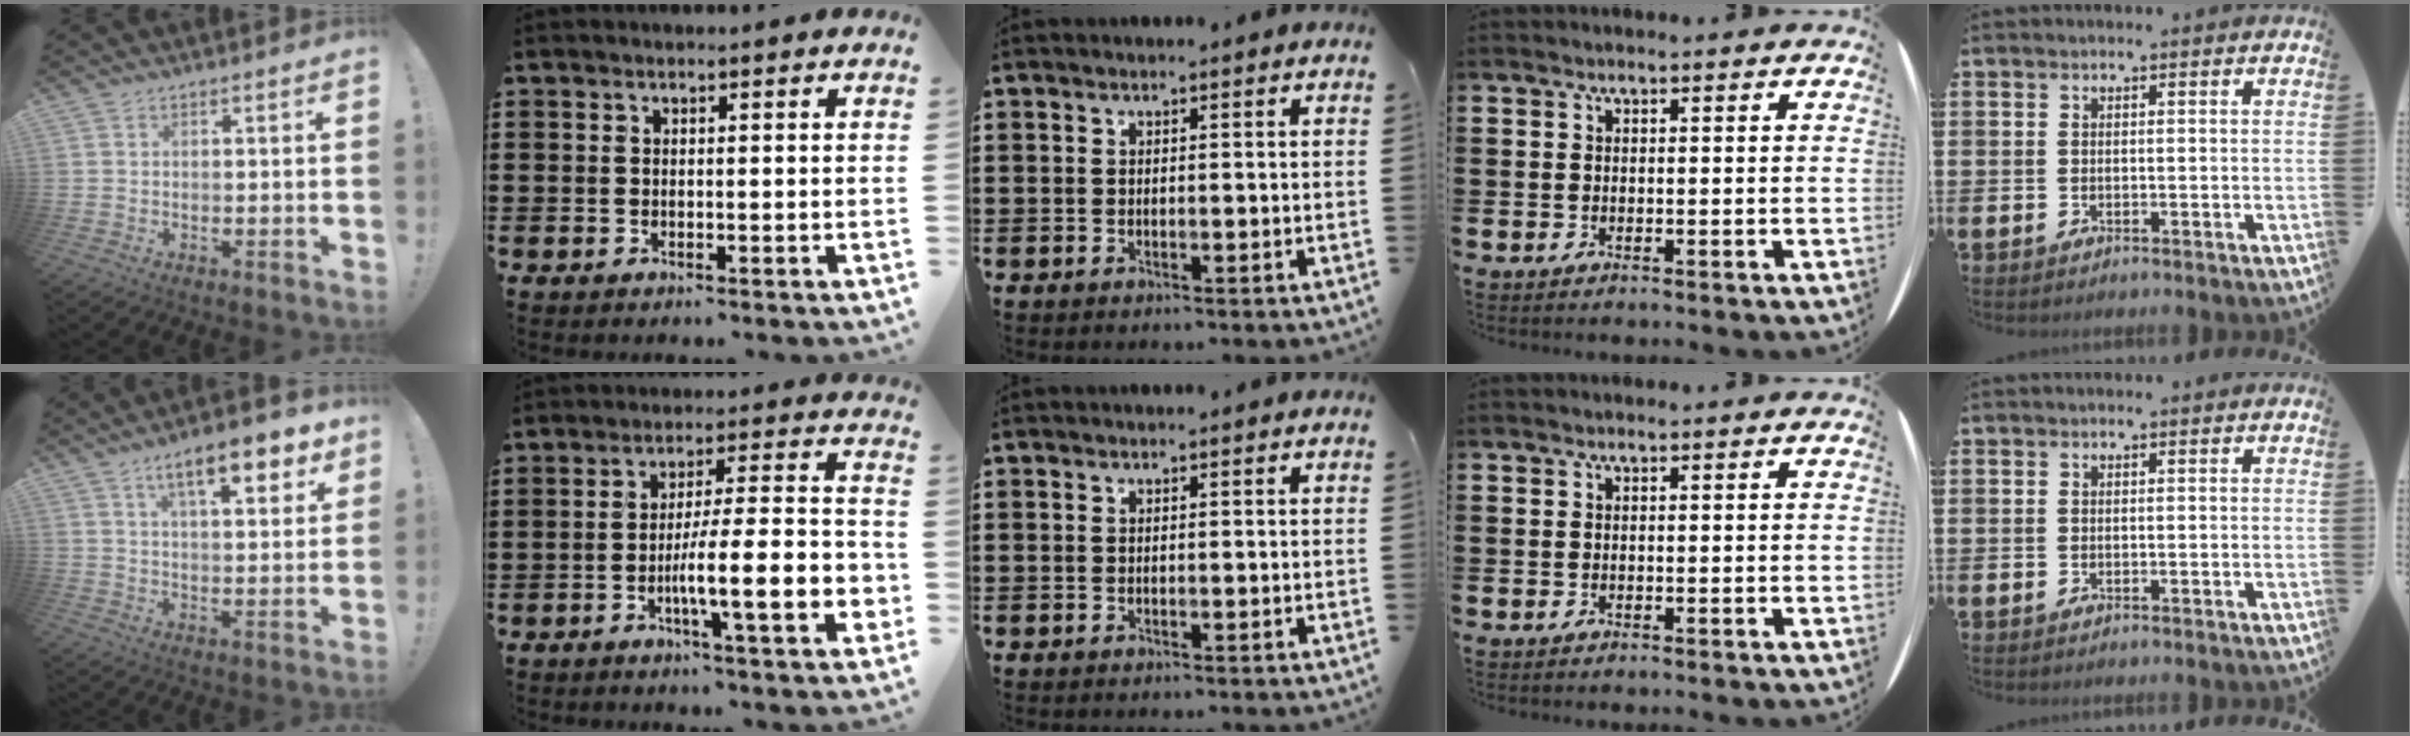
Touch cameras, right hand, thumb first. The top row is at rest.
{"thumb": {"total": 13.4, "force": [7.1, 3.9, 10.6], "torque": [-0.159, -0.027, 0.109]}, "index": {"total": 12.7, "force": [-4.0, 2.1, 11.8], "torque": [-0.192, -0.013, -0.076]}}